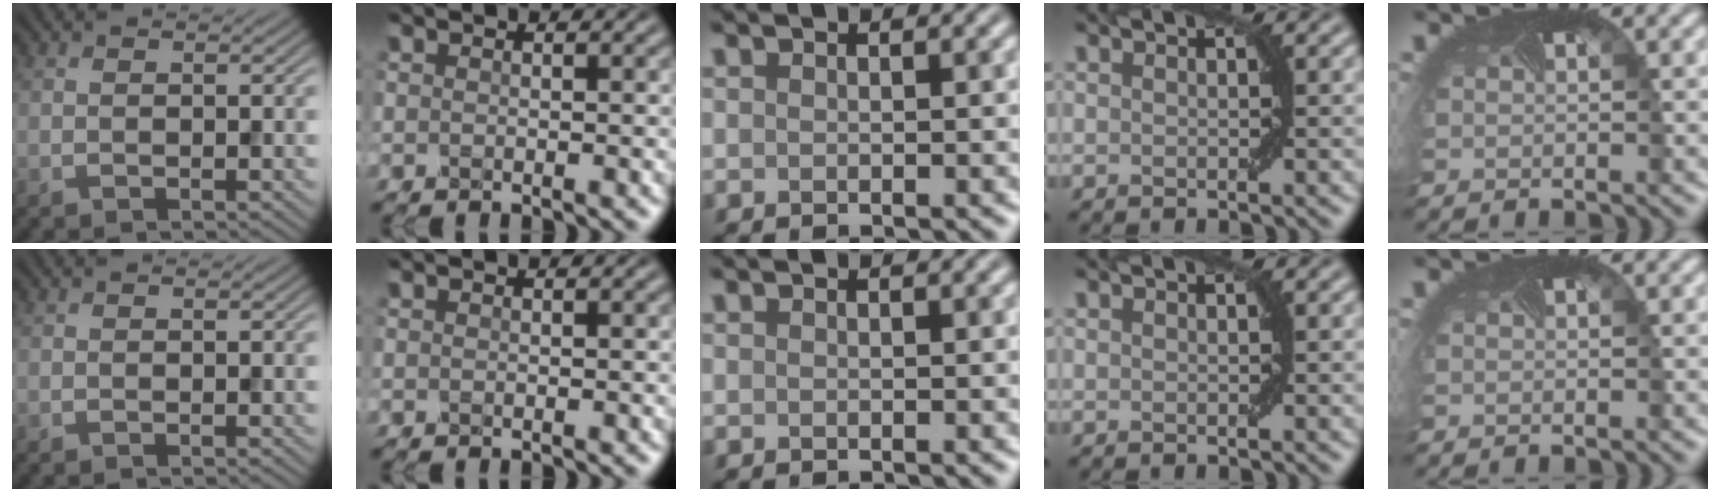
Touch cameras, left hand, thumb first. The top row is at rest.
{}